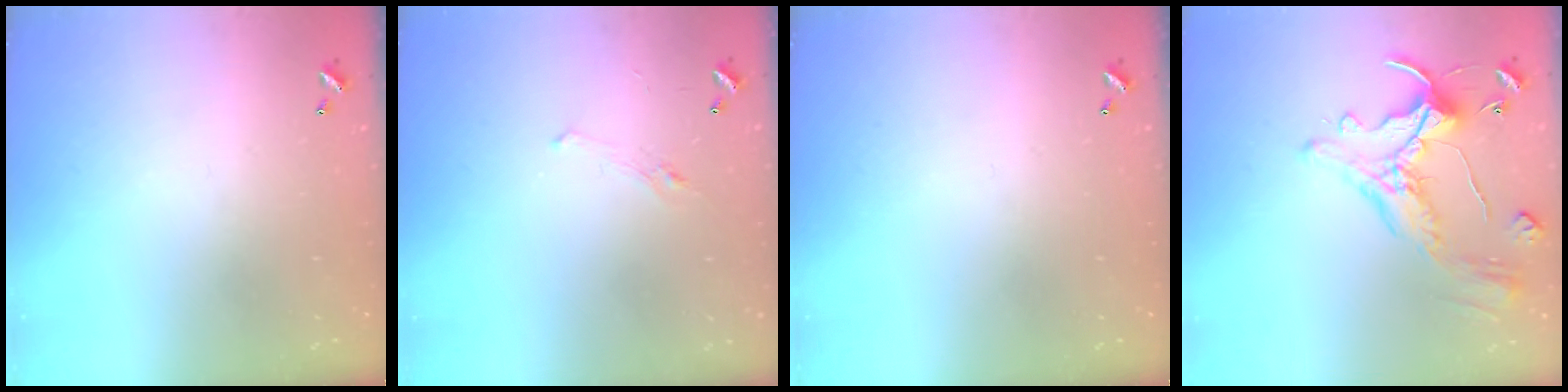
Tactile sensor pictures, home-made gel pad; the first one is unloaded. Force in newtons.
{"total": 0.8, "press": 0.1, "slide": 0.8}
{"total": 0.0}
{"total": 2.5, "press": 2.2, "slide": 1.2}